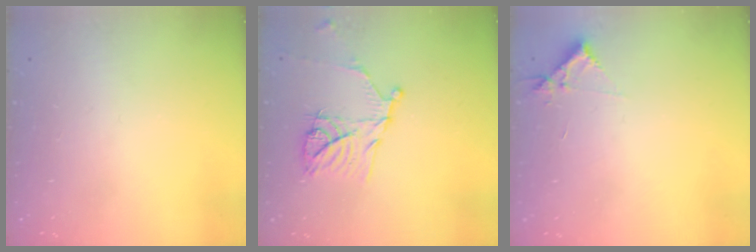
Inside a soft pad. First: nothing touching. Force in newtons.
{"total": 13.8, "press": 13.7, "slide": 0.8}
{"total": 3.9, "press": 3.9, "slide": 0.5}